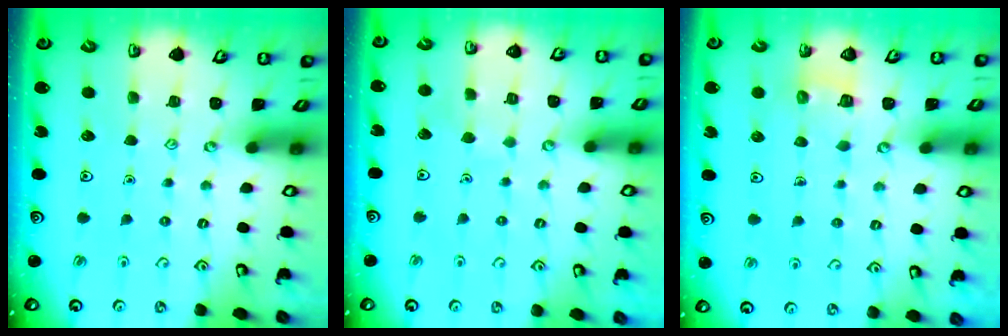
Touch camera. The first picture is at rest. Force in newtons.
{"total": 3.2, "press": 3.2, "slide": 0.4}
{"total": 2.2, "press": 2.2, "slide": 0.1}